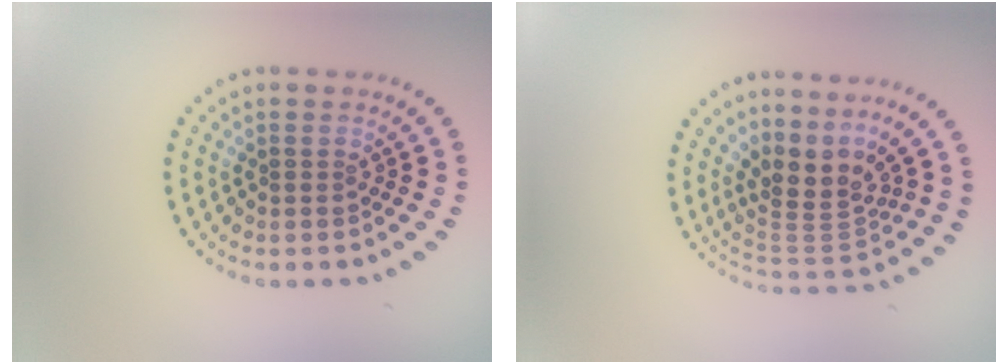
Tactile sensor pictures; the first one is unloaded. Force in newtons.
{"total": 3.9, "press": 2.5, "slide": 2.9}